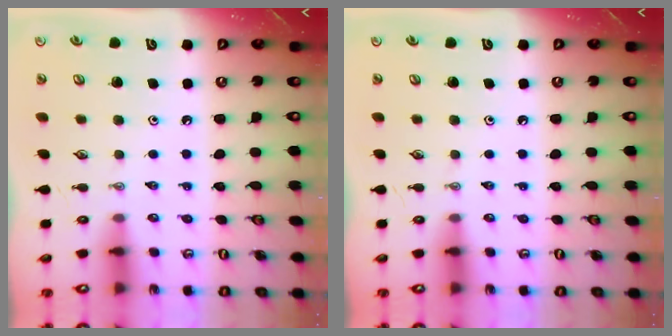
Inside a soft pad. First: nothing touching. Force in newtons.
{"total": 0.0}